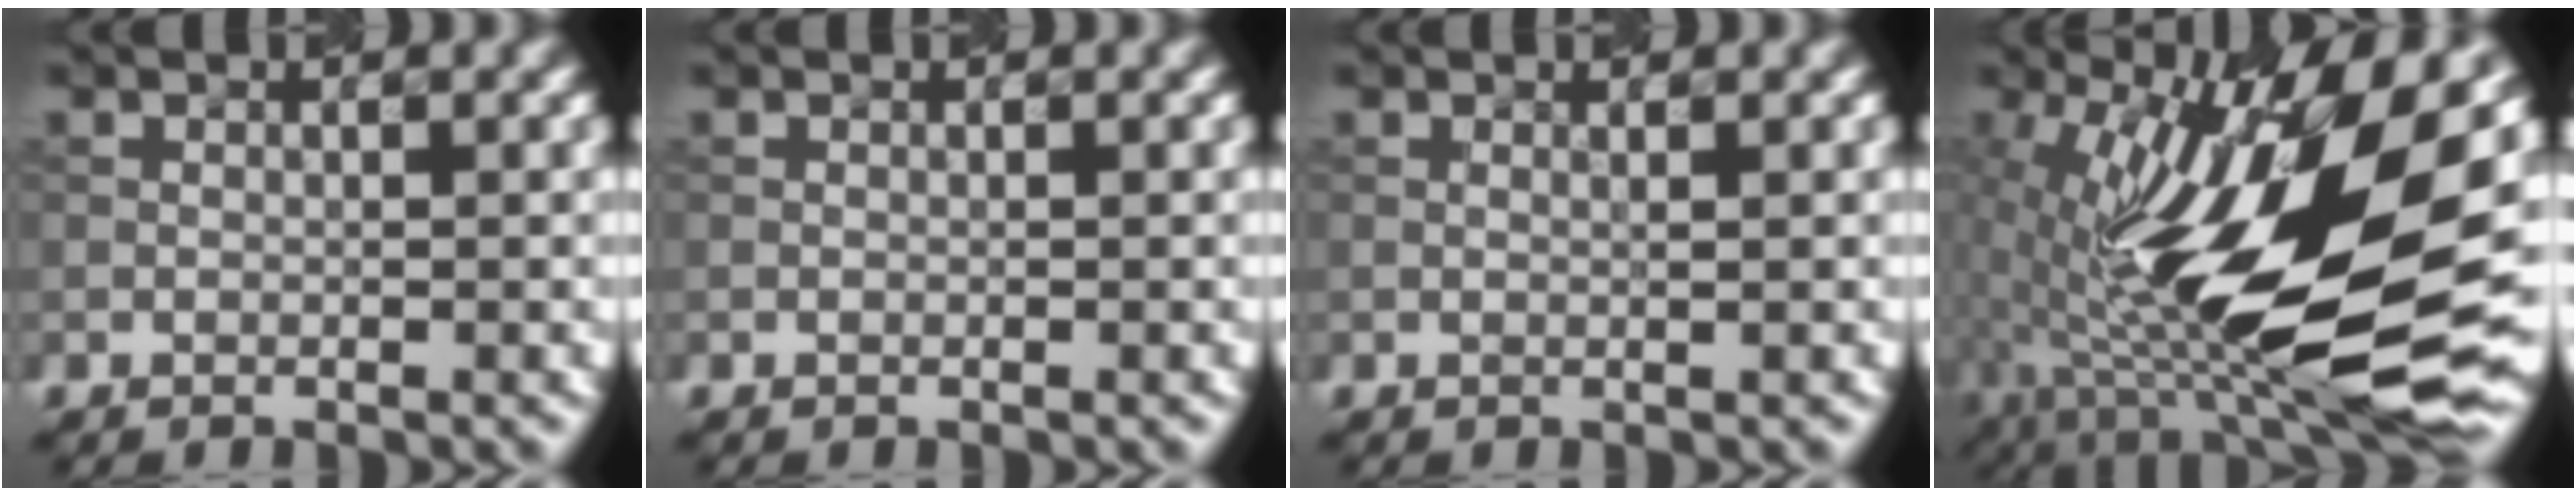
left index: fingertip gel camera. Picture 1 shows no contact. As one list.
[{"total": 0.0}, {"total": 0.7, "force": [0.3, 0.3, 0.6], "torque": [-0.005, 0.001, -0.003]}, {"total": 17.4, "force": [-1.2, 7.1, 15.9], "torque": [-0.304, -0.010, -0.029]}]